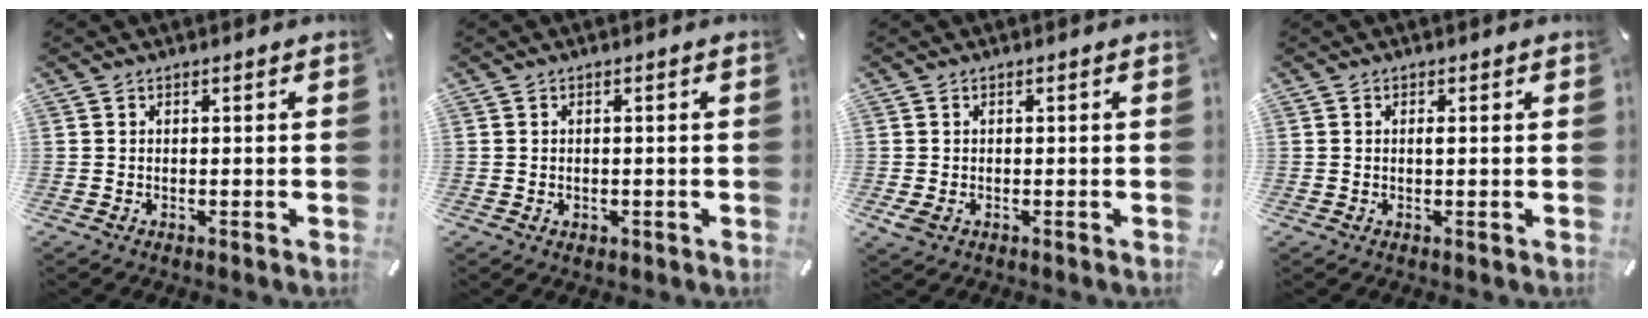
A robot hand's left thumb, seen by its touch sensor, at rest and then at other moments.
{"total": 1.1, "force": [-0.2, 1.0, 0.3], "torque": [-0.006, 0.005, -0.006]}
{"total": 1.7, "force": [-0.4, 1.1, 1.2], "torque": [-0.034, -0.004, -0.010]}
{"total": 0.9, "force": [0.2, 0.4, 0.8], "torque": [-0.017, 0.000, 0.003]}